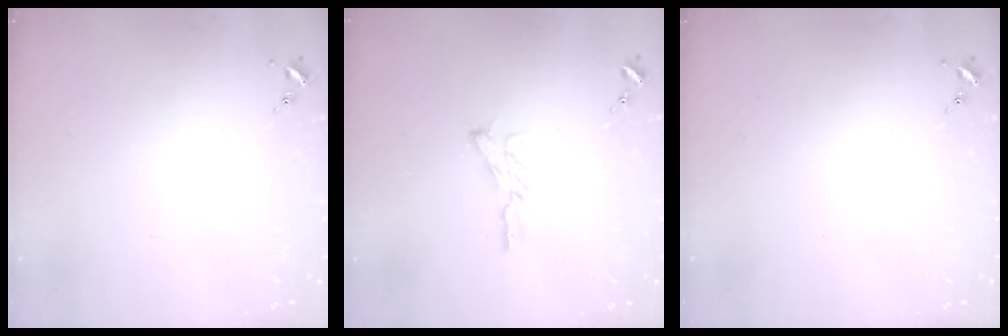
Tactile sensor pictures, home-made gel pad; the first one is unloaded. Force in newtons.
{"total": 6.4, "press": 6.3, "slide": 0.6}
{"total": 0.0}